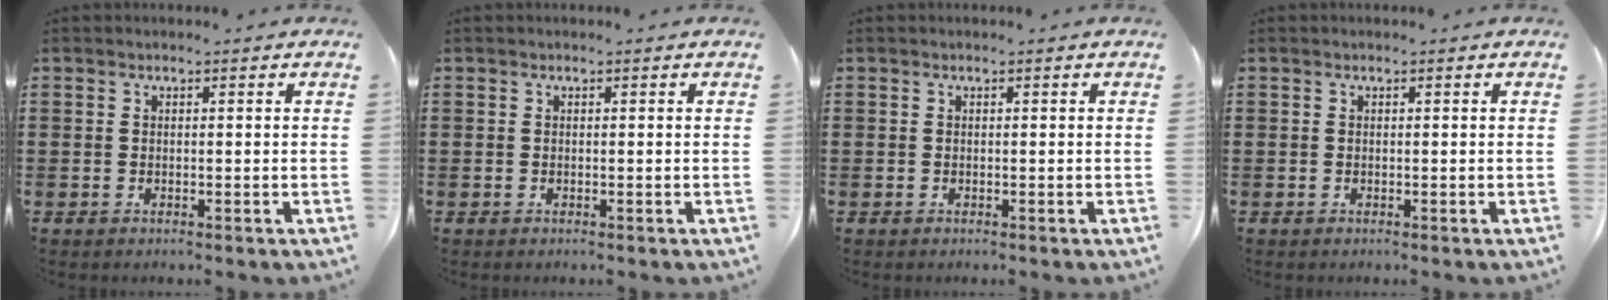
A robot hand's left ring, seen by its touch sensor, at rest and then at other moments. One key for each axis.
{"total": 0.0}
{"total": 0.0}
{"total": 0.0}